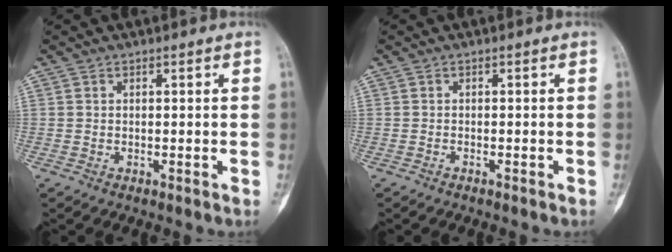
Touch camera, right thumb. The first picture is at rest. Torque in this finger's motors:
{"motor_torque": [0.43, 0.33, 0.01, -0.02, 0.03]}